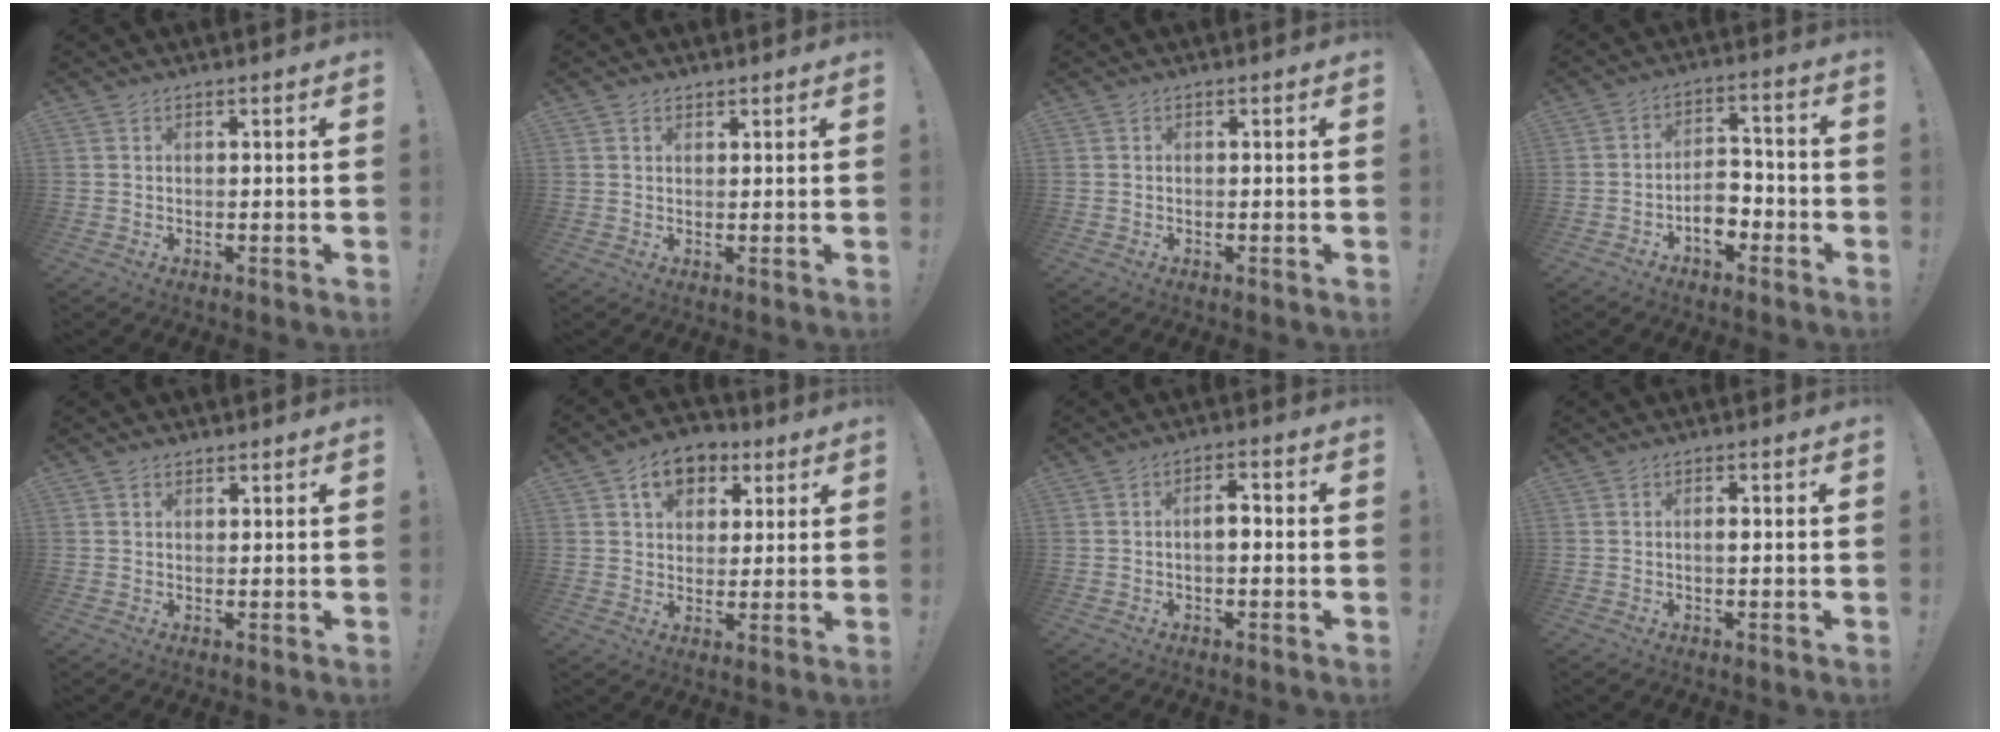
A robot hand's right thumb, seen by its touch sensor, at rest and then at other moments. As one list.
[{"total": 1.1, "force": [0.8, 0.8, 0.3], "torque": [0.004, -0.004, 0.013]}, {"total": 0.0}, {"total": 8.0, "force": [-3.5, 5.2, 5.0], "torque": [-0.078, 0.017, -0.062]}, {"total": 0.9, "force": [0.7, 0.6, 0.2], "torque": [0.005, -0.004, 0.011]}, {"total": 9.5, "force": [4.5, 7.2, 4.3], "torque": [-0.060, -0.013, 0.085]}, {"total": 4.3, "force": [-0.9, 2.0, 3.7], "torque": [-0.059, 0.012, -0.021]}, {"total": 1.6, "force": [-0.5, 0.4, 1.4], "torque": [-0.020, 0.001, -0.012]}]